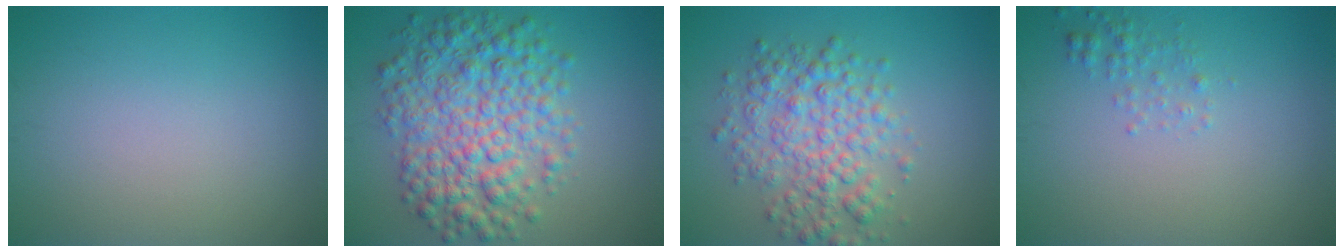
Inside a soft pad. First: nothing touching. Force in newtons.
{"total": 8.0, "press": 8.0, "slide": 0.1}
{"total": 5.4, "press": 5.4, "slide": 0.0}
{"total": 1.3, "press": 1.3, "slide": 0.1}